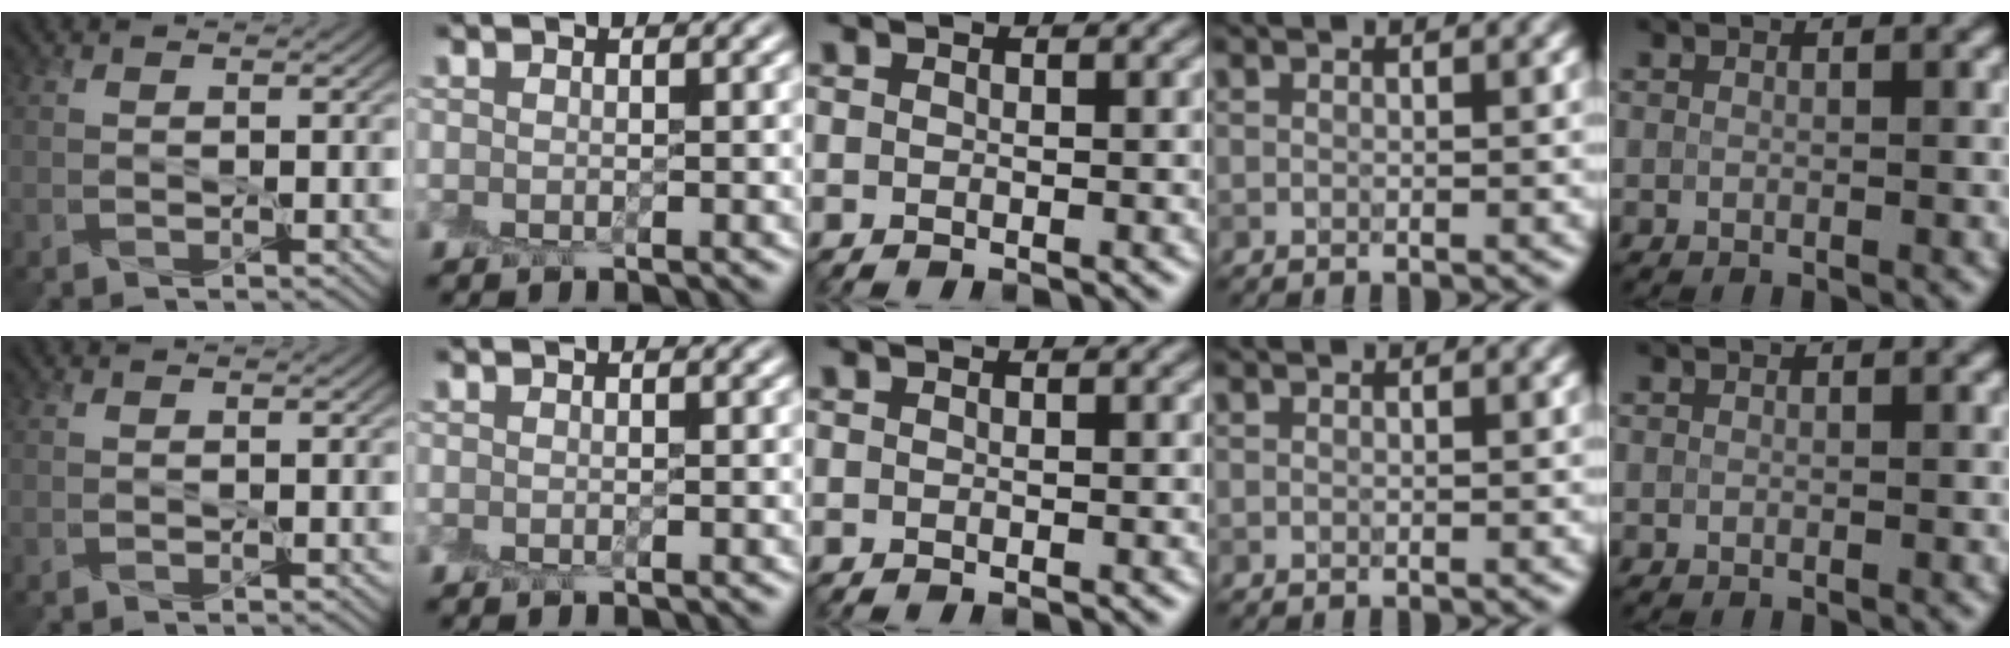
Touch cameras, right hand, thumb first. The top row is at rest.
{}